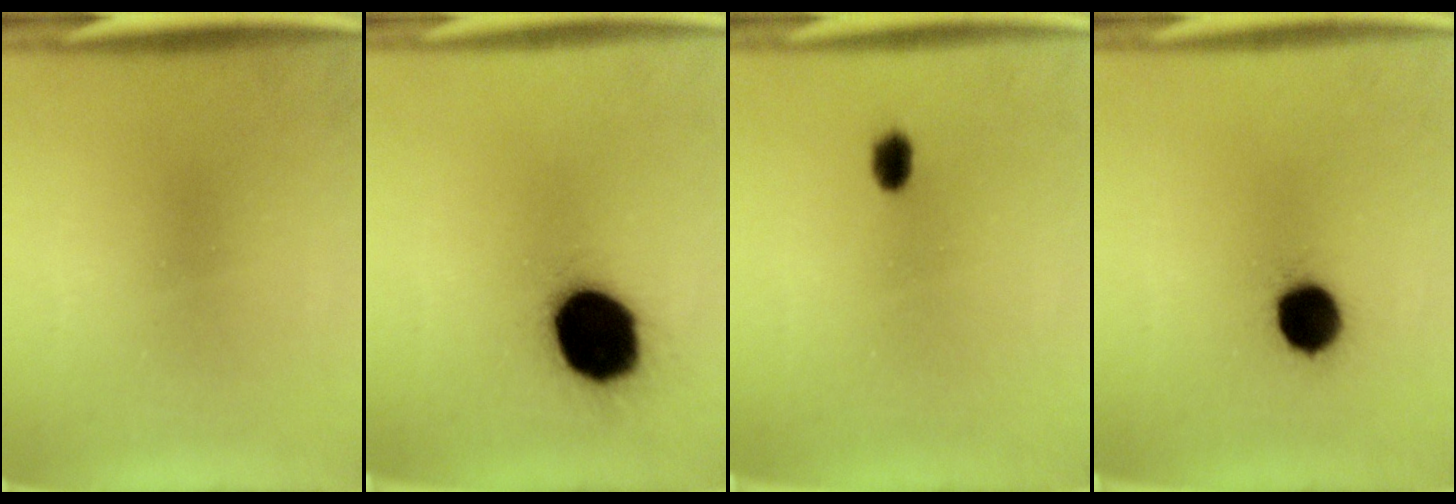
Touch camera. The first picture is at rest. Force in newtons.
{"total": 19.8}
{"total": 2.8}
{"total": 9.0}